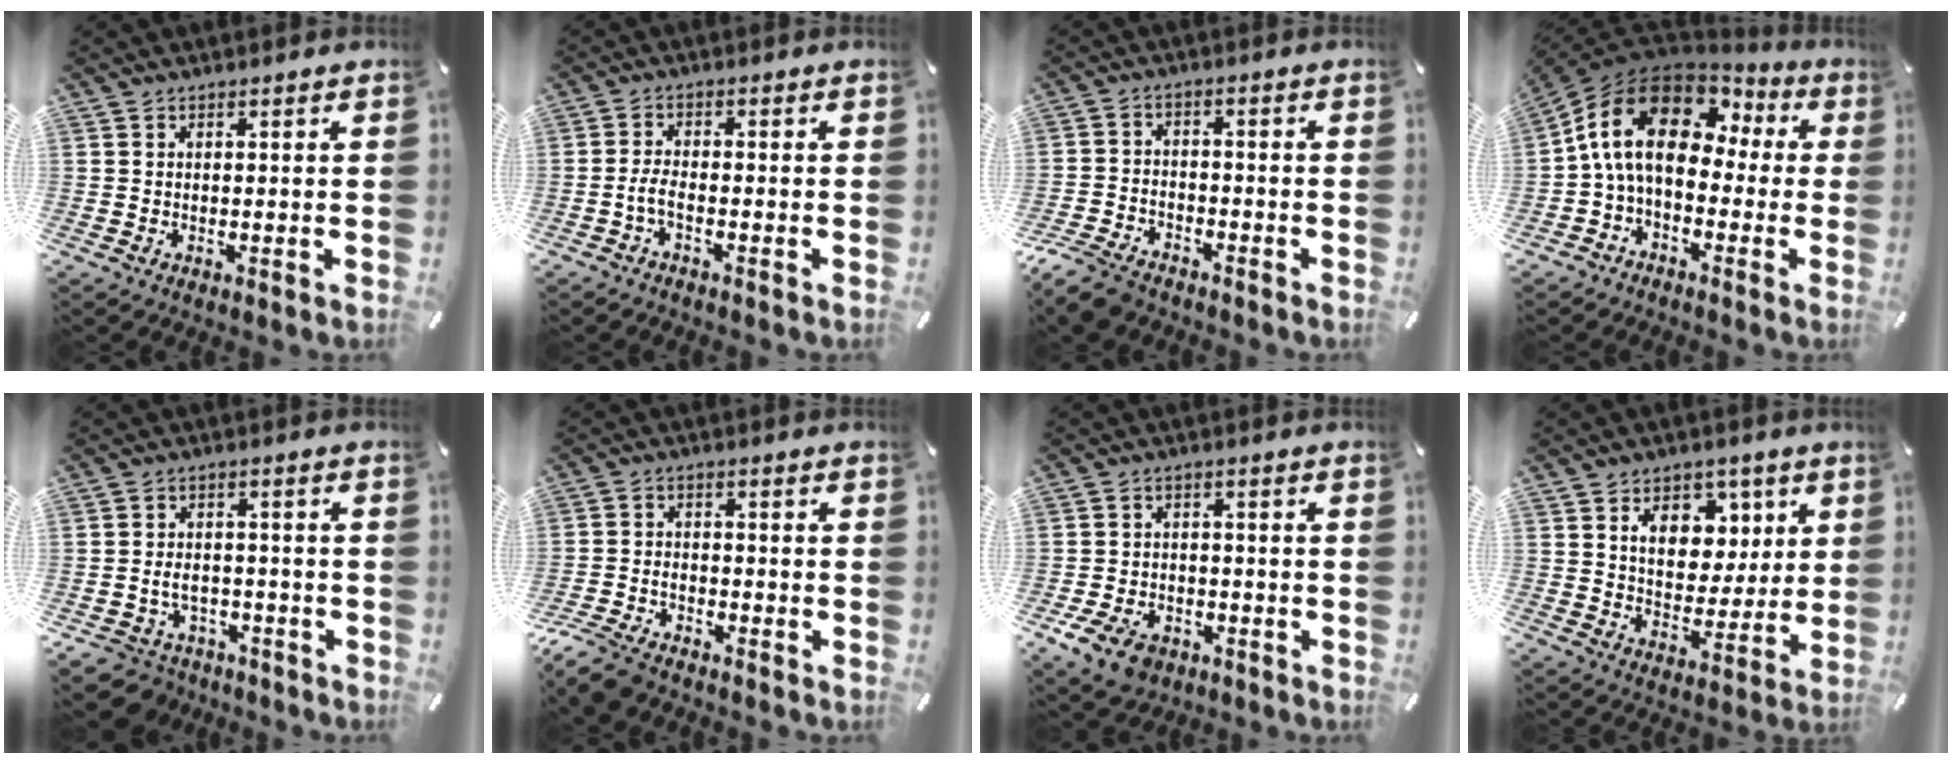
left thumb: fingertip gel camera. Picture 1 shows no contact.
{"total": 3.4, "force": [-1.7, 1.1, 2.8], "torque": [-0.061, 0.004, -0.034]}
{"total": 7.3, "force": [-6.1, 3.0, 2.6], "torque": [-0.063, 0.025, -0.121]}
{"total": 15.9, "force": [1.9, 10.6, 11.7], "torque": [-0.249, 0.010, 0.026]}
{"total": 5.9, "force": [-2.4, 4.9, 2.3], "torque": [-0.064, 0.012, -0.045]}
{"total": 6.9, "force": [-5.9, 2.7, 2.5], "torque": [-0.056, 0.024, -0.114]}
{"total": 7.8, "force": [-4.4, 5.1, 3.8], "torque": [-0.087, 0.019, -0.082]}
{"total": 11.0, "force": [4.2, 8.4, 5.8], "torque": [-0.079, -0.012, 0.073]}